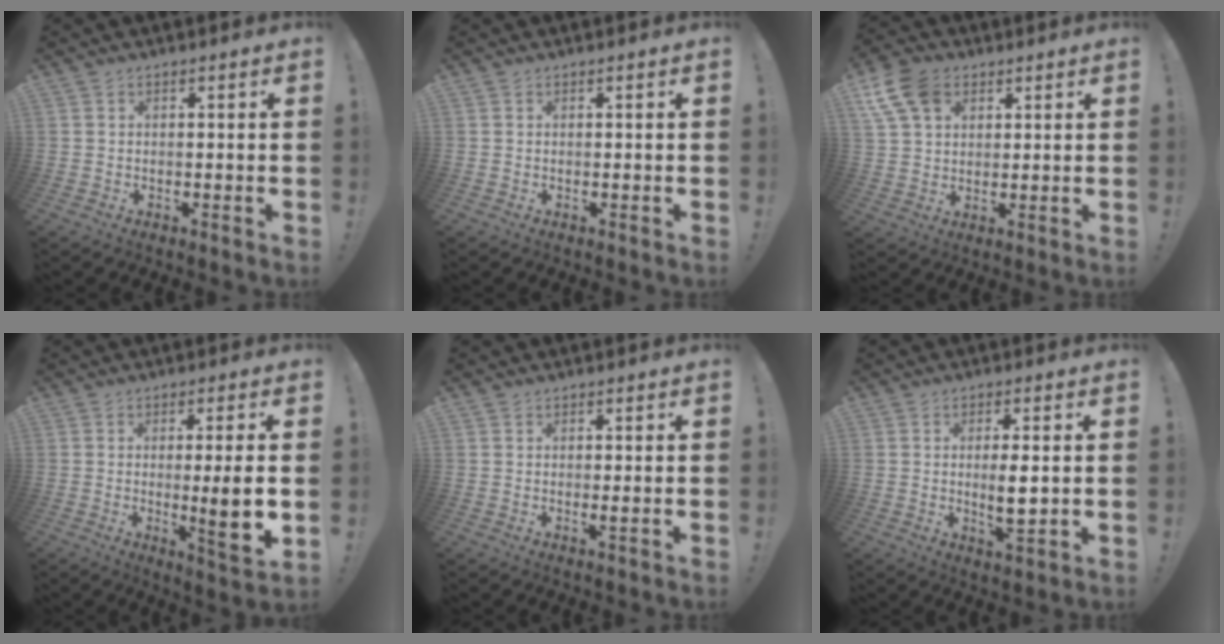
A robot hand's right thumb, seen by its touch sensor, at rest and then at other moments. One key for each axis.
{"total": 0.0}
{"total": 12.2, "fx": 5.7, "fy": 8.3, "fz": 6.9, "tx": -0.130, "ty": -0.016, "tz": 0.113}
{"total": 10.1, "fx": -0.7, "fy": 0.8, "fz": 10.1, "tx": -0.144, "ty": -0.011, "tz": -0.013}
{"total": 1.0, "fx": 0.7, "fy": 0.0, "fz": 0.6, "tx": -0.006, "ty": -0.004, "tz": 0.011}
{"total": 6.3, "fx": 0.1, "fy": 1.6, "fz": 6.0, "tx": -0.094, "ty": -0.011, "tz": -0.002}